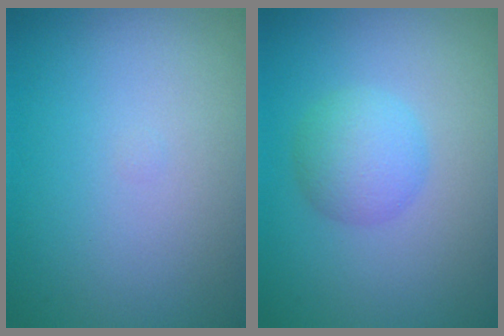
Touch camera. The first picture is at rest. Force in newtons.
{"total": 2.9, "press": 2.9, "slide": 0.0}